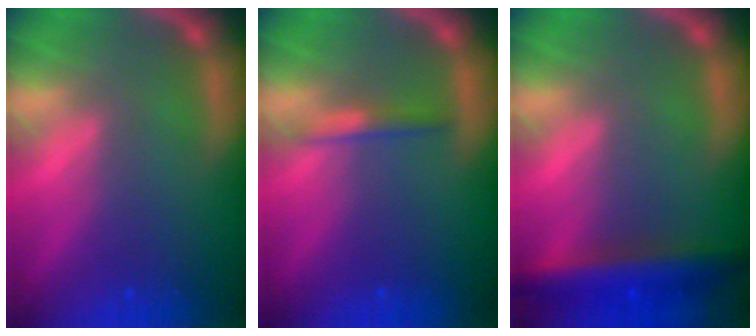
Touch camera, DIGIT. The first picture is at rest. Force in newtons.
{"total": 1.4}
{"total": 5.5}